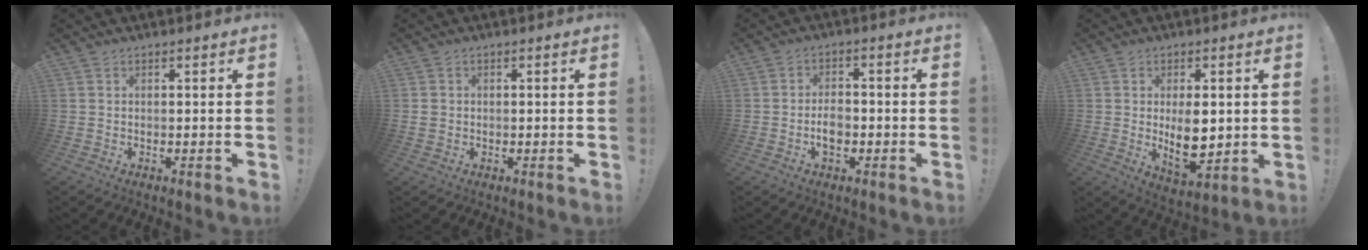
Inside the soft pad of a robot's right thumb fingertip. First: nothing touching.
{"total": 1.8, "force": [0.2, 1.7, 0.7], "torque": [-0.005, 0.001, 0.003]}
{"total": 4.8, "force": [-1.6, 3.0, 3.4], "torque": [-0.049, 0.002, -0.032]}
{"total": 10.3, "force": [0.8, 5.3, 8.8], "torque": [-0.124, -0.018, 0.016]}